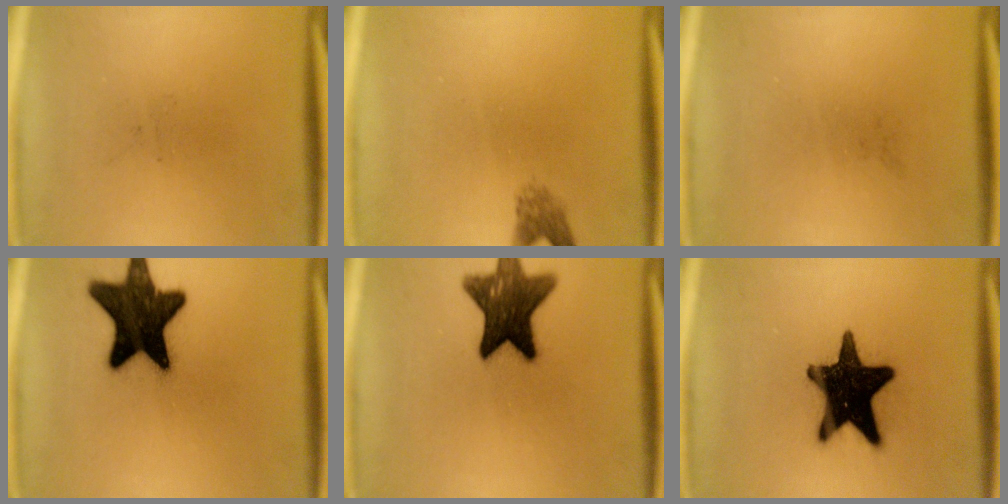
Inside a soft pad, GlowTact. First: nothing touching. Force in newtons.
{"total": 2.1}
{"total": 0.0}
{"total": 17.2}
{"total": 13.1}
{"total": 19.3}